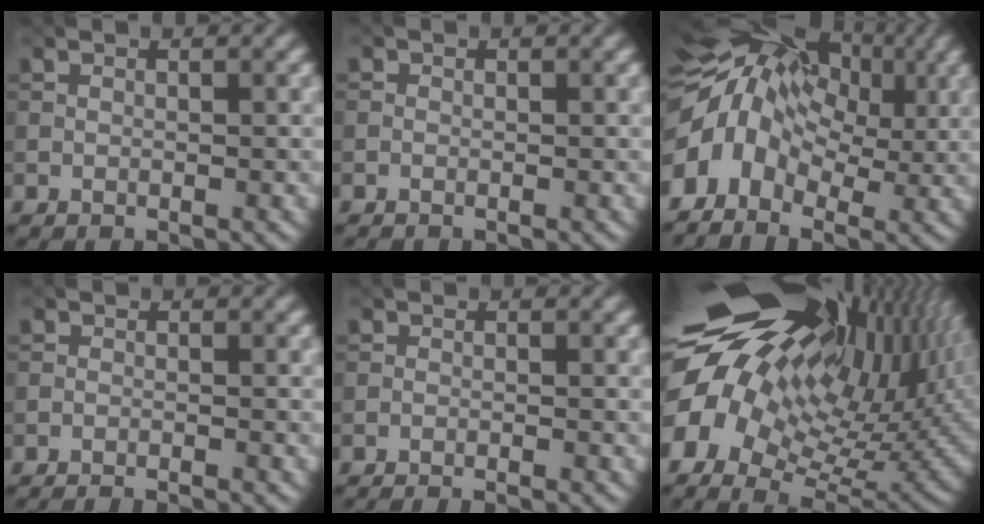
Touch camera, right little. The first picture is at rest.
{"total": 0.9, "force": [-0.8, 0.1, -0.4], "torque": [0.013, -0.007, -0.011]}
{"total": 12.1, "force": [0.1, 9.0, 8.2], "torque": [-0.133, 0.007, 0.001]}
{"total": 2.4, "force": [-2.4, 0.1, 0.3], "torque": [0.002, -0.005, -0.034]}
{"total": 2.1, "force": [-2.1, 0.1, 0.2], "torque": [0.007, -0.007, -0.029]}
{"total": 21.2, "force": [6.1, 12.1, 16.3], "torque": [-0.302, 0.003, 0.128]}